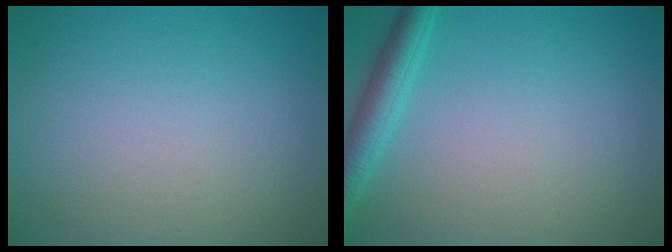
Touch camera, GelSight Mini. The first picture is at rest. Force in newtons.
{"total": 3.0, "press": 3.0, "slide": 0.2}